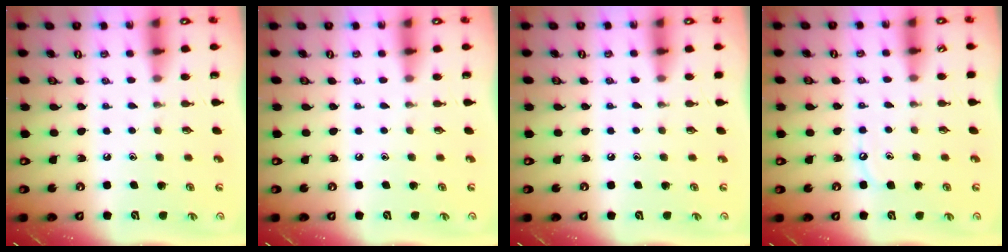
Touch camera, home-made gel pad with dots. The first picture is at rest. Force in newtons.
{"total": 0.0}
{"total": 3.6, "press": 3.5, "slide": 0.6}
{"total": 6.0, "press": 5.9, "slide": 0.6}